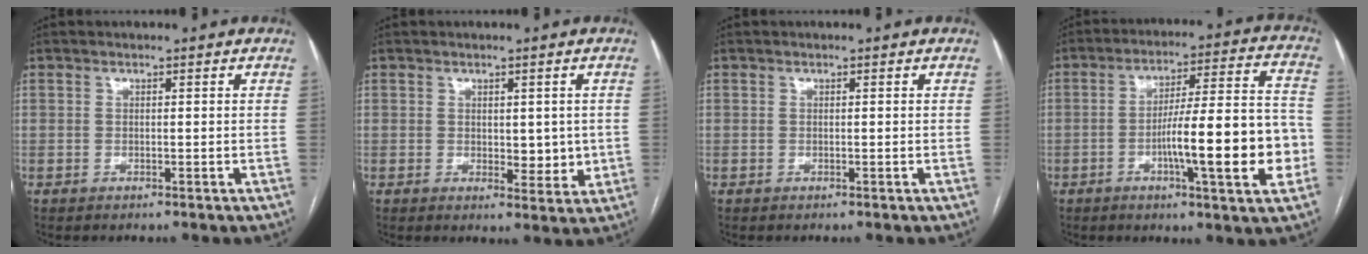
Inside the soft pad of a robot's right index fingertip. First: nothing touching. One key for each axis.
{"total": 4.5, "fx": 0.3, "fy": 2.4, "fz": 3.8, "tx": -0.043, "ty": -0.008, "tz": 0.011}
{"total": 0.0}
{"total": 17.0, "fx": -4.2, "fy": 1.6, "fz": 16.4, "tx": -0.243, "ty": 0.013, "tz": -0.061}